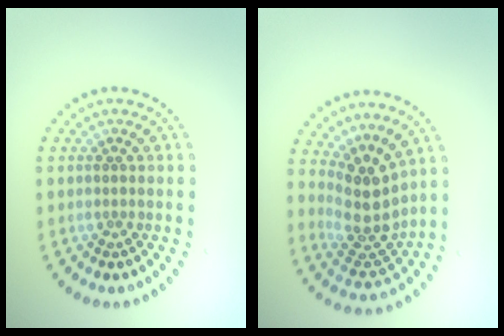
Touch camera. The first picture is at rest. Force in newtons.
{"total": 4.1, "press": 3.1, "slide": 2.7}